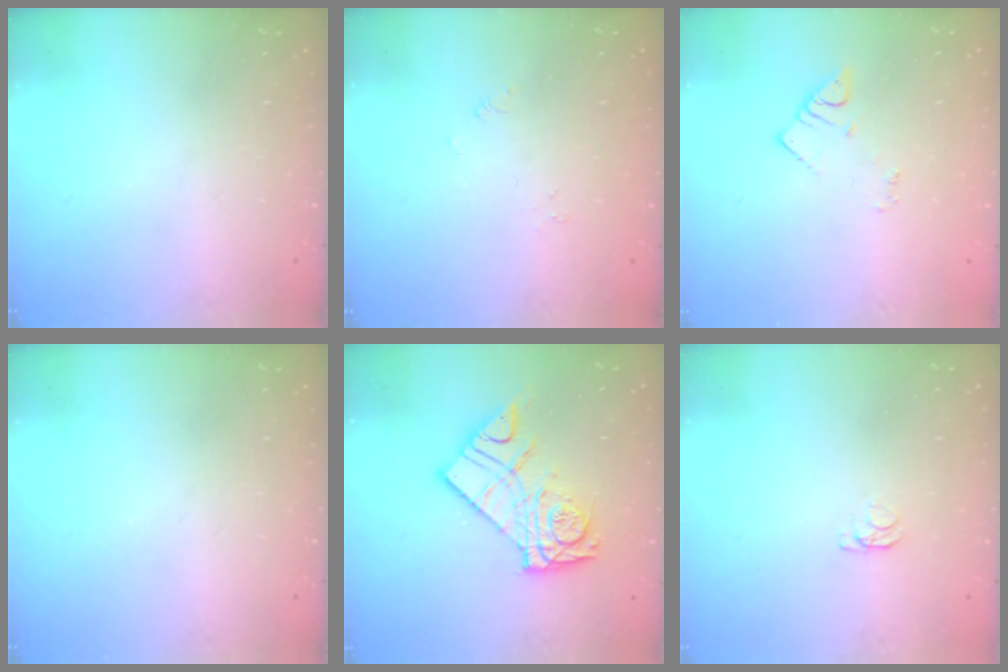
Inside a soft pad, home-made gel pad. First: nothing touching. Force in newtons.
{"total": 0.0}
{"total": 2.7, "press": 2.7, "slide": 0.4}
{"total": 0.0}
{"total": 14.8, "press": 14.7, "slide": 1.6}
{"total": 1.2, "press": 1.1, "slide": 0.3}